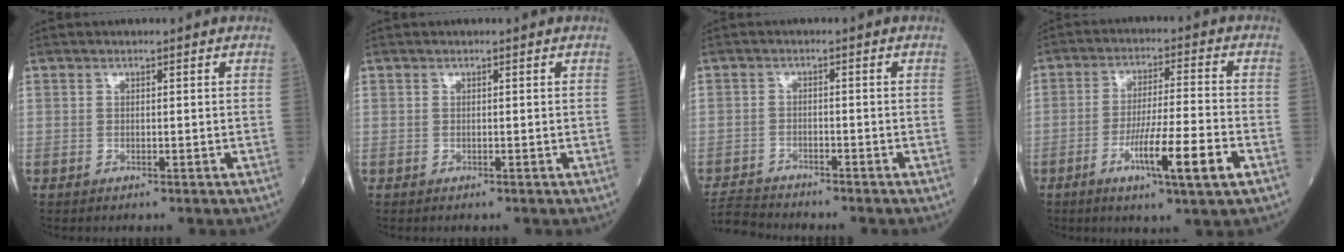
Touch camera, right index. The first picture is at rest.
{"total": 0.0}
{"total": 4.8, "force": [-4.8, 0.4, -0.2], "torque": [0.007, -0.014, -0.090]}
{"total": 10.5, "force": [-4.4, -0.1, 9.5], "torque": [-0.163, -0.011, -0.076]}